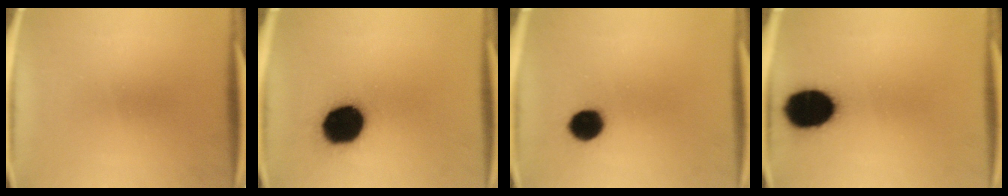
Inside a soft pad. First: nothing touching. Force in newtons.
{"total": 16.4}
{"total": 7.3}
{"total": 16.1}